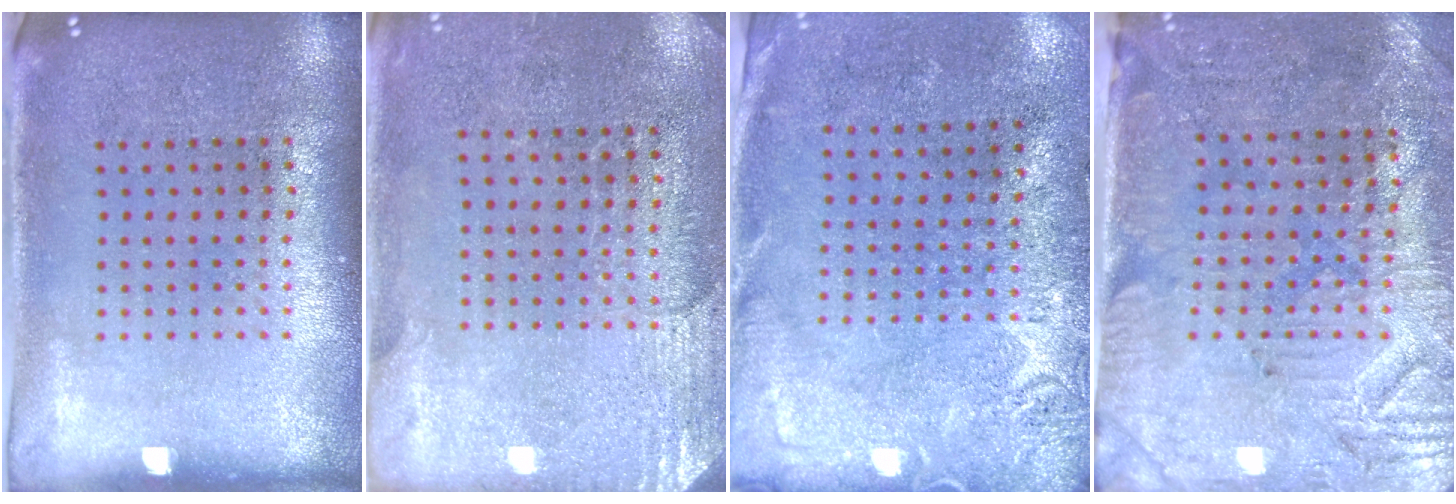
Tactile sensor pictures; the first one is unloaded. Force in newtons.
{"total": 2.7, "press": 2.4, "slide": 1.3}
{"total": 2.7, "press": 2.3, "slide": 1.5}
{"total": 3.2, "press": 2.9, "slide": 1.4}